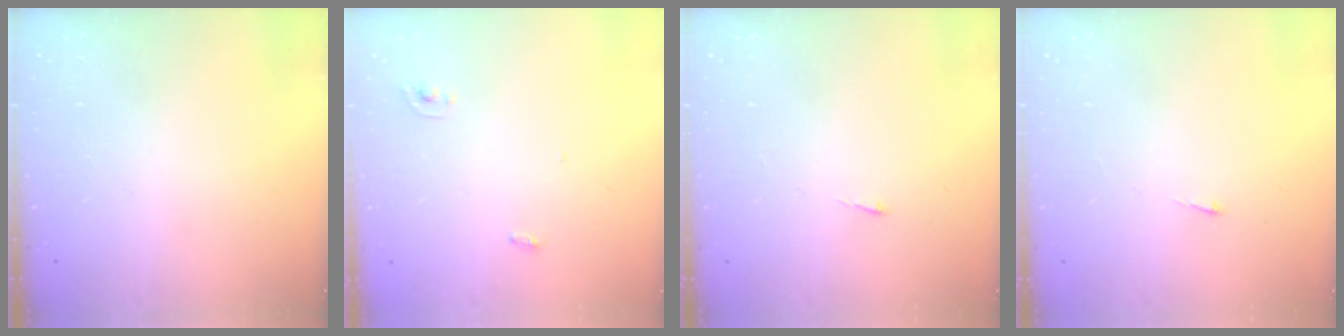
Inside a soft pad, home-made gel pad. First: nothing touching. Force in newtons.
{"total": 2.4, "press": 2.4, "slide": 0.2}
{"total": 2.6, "press": 2.5, "slide": 0.3}
{"total": 2.6, "press": 2.5, "slide": 0.3}